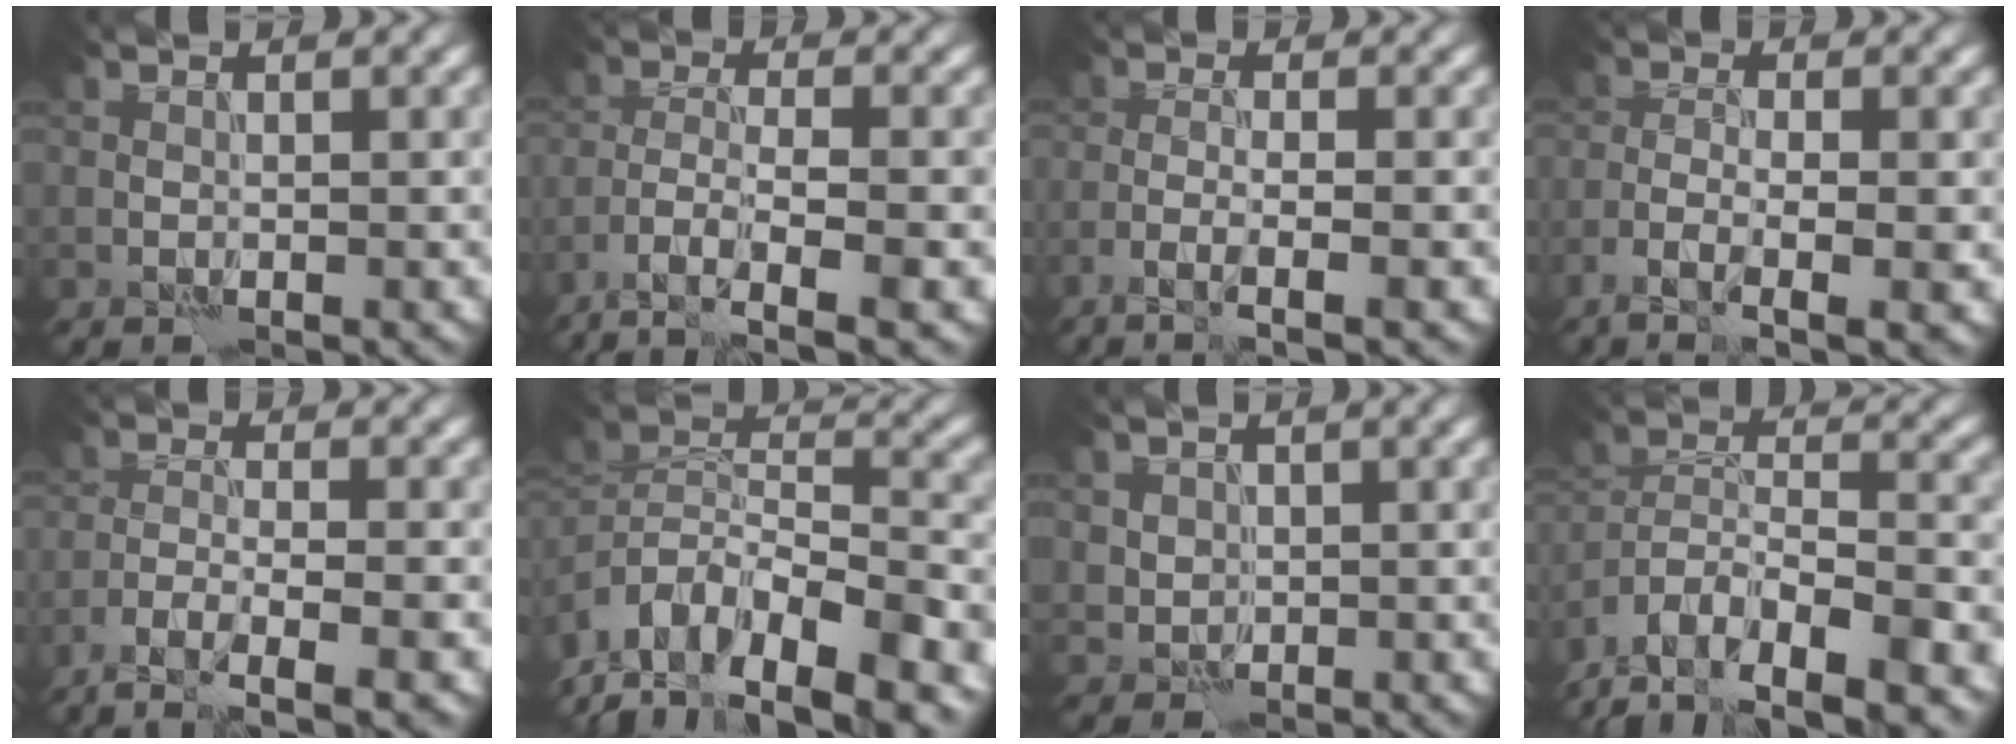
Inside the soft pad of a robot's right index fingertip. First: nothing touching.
{"total": 6.1, "force": [-4.2, 1.5, 4.2], "torque": [-0.073, -0.004, -0.080]}
{"total": 2.7, "force": [-1.7, 0.2, 2.1], "torque": [-0.033, 0.002, -0.042]}
{"total": 3.8, "force": [-2.0, 0.7, 3.2], "torque": [-0.061, -0.003, -0.042]}
{"total": 5.4, "force": [-3.9, 0.9, 3.6], "torque": [-0.056, -0.002, -0.072]}
{"total": 12.2, "force": [-9.1, 4.6, 6.8], "torque": [-0.115, 0.026, -0.142]}
{"total": 1.6, "force": [0.4, 1.5, 0.3], "torque": [-0.006, -0.002, 0.018]}
{"total": 12.7, "force": [-10.8, 4.0, 5.3], "torque": [-0.078, 0.010, -0.162]}